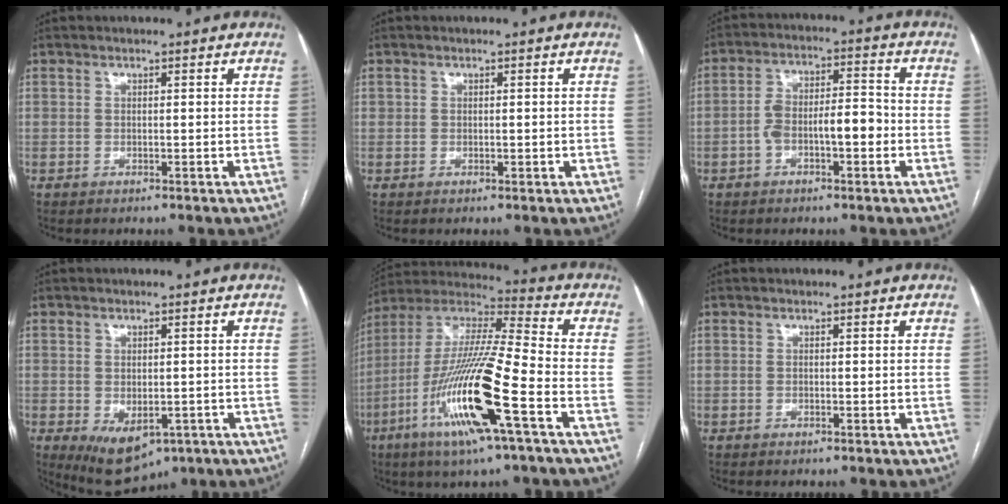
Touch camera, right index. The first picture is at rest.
{"total": 0.8, "force": [0.0, 0.6, 0.5], "torque": [-0.008, 0.005, 0.003]}
{"total": 7.6, "force": [-2.0, 2.6, 6.8], "torque": [-0.125, 0.028, -0.035]}
{"total": 8.2, "force": [-3.8, 4.6, 5.7], "torque": [-0.086, -0.015, -0.045]}
{"total": 20.2, "force": [-7.9, 1.1, 18.6], "torque": [-0.396, -0.027, -0.154]}
{"total": 0.0}